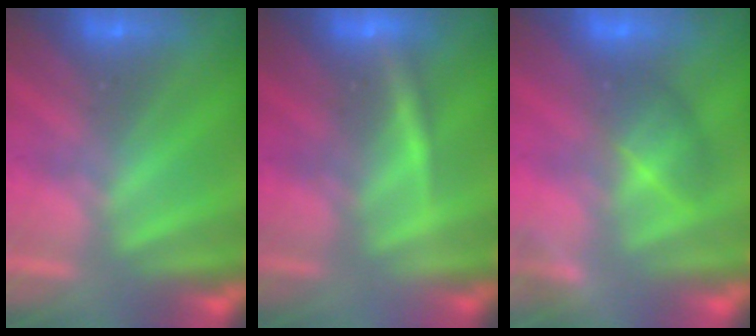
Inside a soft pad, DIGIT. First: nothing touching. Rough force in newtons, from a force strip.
{"total": 2.9}
{"total": 3.6}